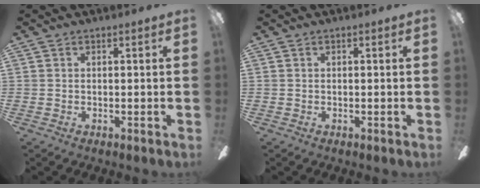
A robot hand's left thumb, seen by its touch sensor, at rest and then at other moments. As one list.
[{"total": 0.0}]